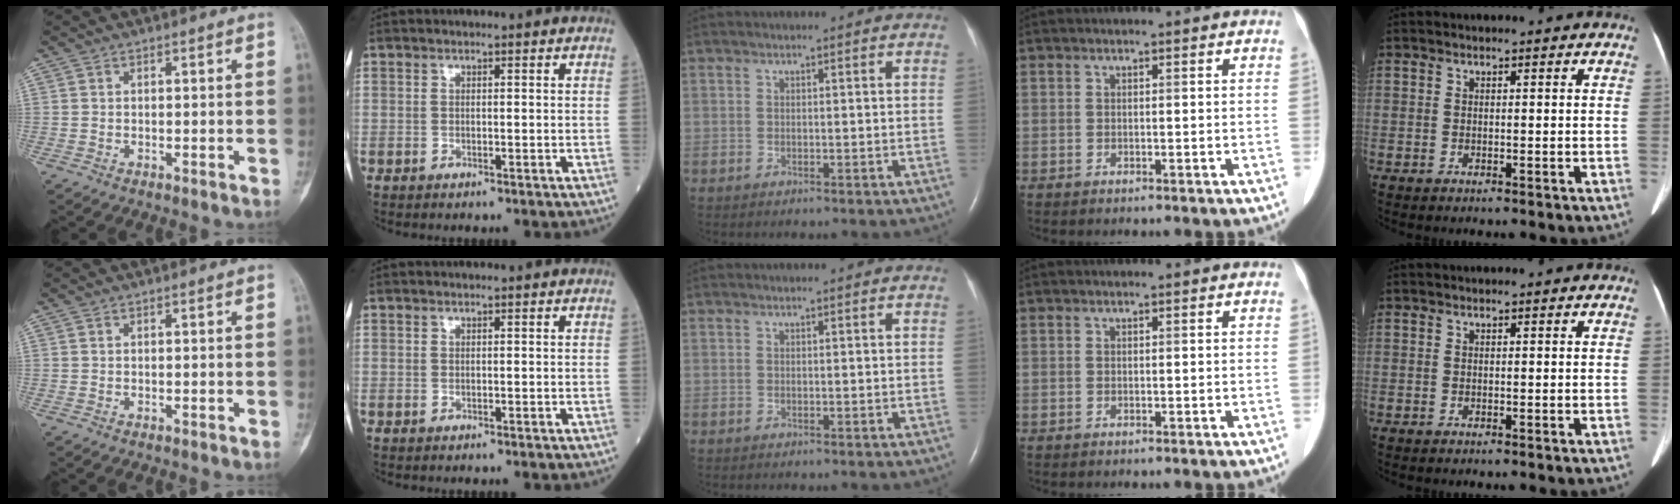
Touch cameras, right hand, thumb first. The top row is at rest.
{}